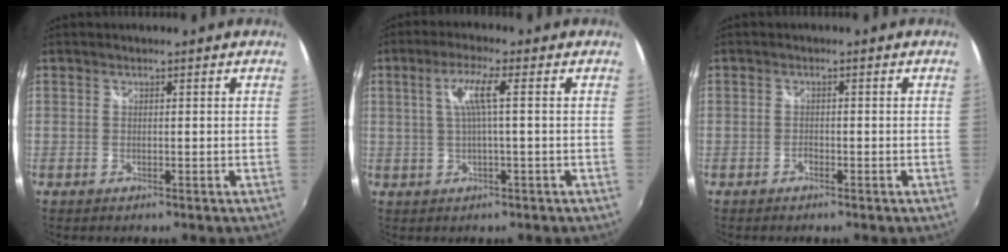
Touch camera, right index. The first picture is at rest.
{"total": 5.1, "force": [0.7, -0.1, 5.0], "torque": [-0.099, 0.002, 0.017]}
{"total": 0.6, "force": [-0.4, 0.4, 0.1], "torque": [-0.003, 0.004, -0.009]}